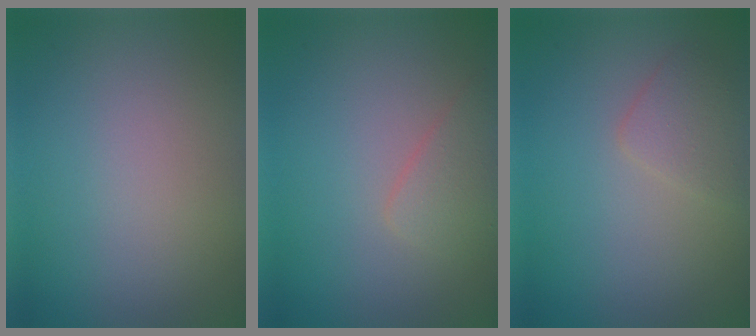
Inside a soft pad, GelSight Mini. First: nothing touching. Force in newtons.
{"total": 1.8, "press": 1.8, "slide": 0.1}
{"total": 1.9, "press": 1.9, "slide": 0.2}